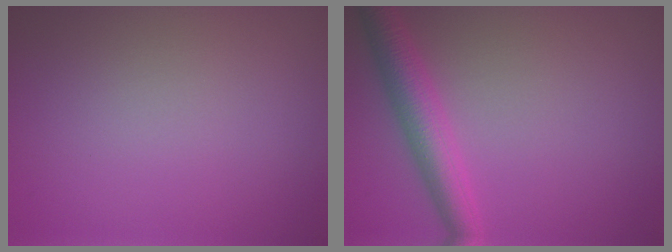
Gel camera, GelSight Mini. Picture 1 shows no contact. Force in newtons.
{"total": 4.0, "press": 4.0, "slide": 0.1}